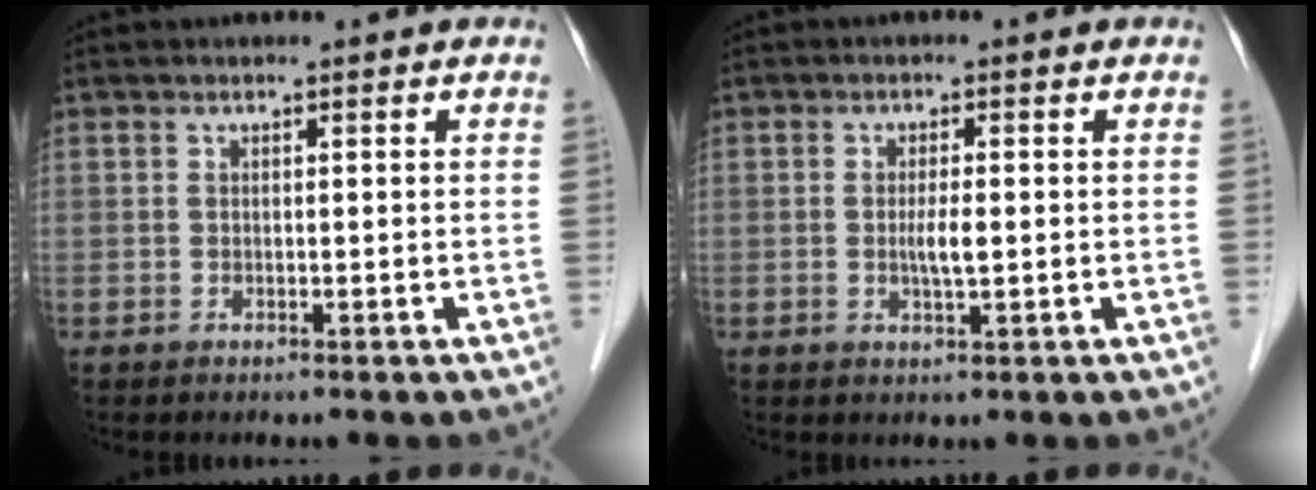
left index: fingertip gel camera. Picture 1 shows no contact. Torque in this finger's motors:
{"motor_torque": [0.36, 0.41, 0.08, 0.02]}